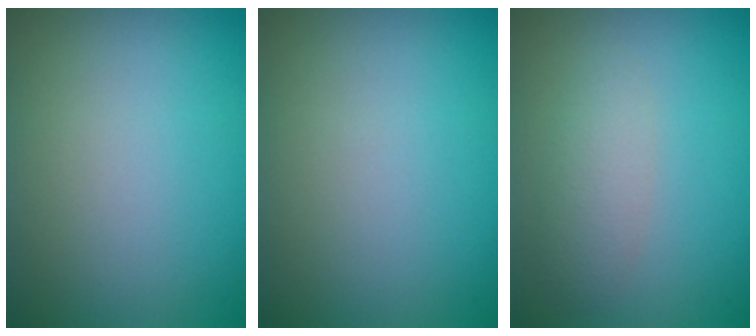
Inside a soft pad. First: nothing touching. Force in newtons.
{"total": 0.0}
{"total": 2.4, "press": 2.4, "slide": 0.1}